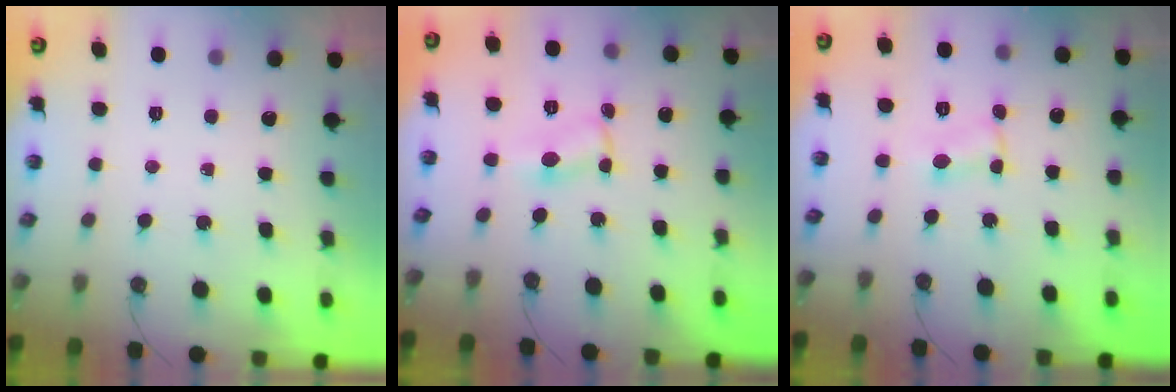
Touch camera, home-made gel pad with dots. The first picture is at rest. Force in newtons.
{"total": 1.5, "press": 1.5, "slide": 0.1}
{"total": 1.9, "press": 1.9, "slide": 0.2}